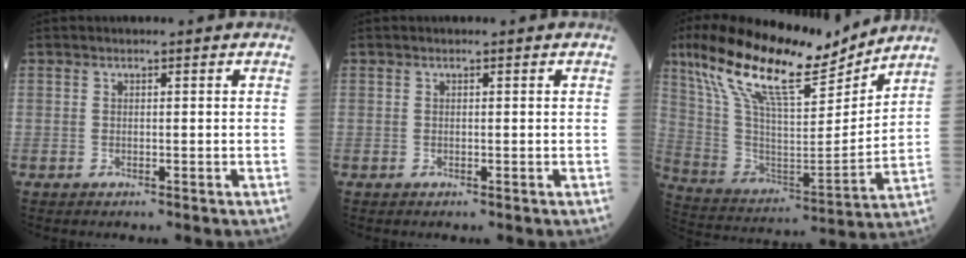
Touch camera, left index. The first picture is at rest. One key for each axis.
{"total": 0.0}
{"total": 19.9, "fx": 15.7, "fy": 3.7, "fz": 11.6, "tx": -0.212, "ty": 0.003, "tz": 0.284}